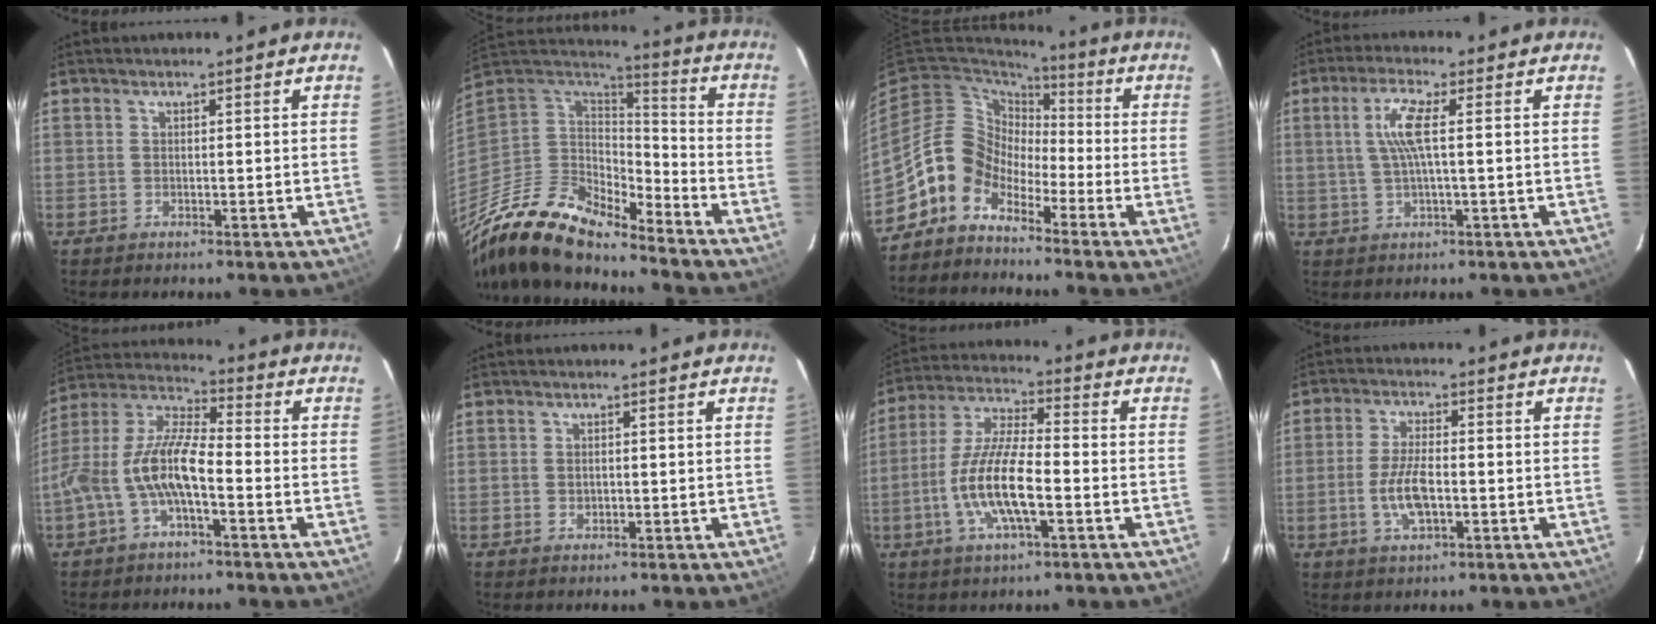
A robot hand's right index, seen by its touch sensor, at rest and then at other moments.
{"total": 19.6, "force": [-15.5, 5.9, 10.5], "torque": [-0.216, -0.034, -0.296]}
{"total": 9.3, "force": [-5.7, 7.0, 2.2], "torque": [-0.044, 0.039, -0.129]}
{"total": 5.7, "force": [0.8, 0.3, 5.7], "torque": [-0.112, 0.002, 0.018]}
{"total": 11.2, "force": [-3.8, 3.5, 9.9], "torque": [-0.210, 0.009, -0.072]}
{"total": 0.9, "force": [0.0, 0.8, 0.5], "torque": [-0.007, 0.000, 0.001]}
{"total": 12.9, "force": [-3.9, 3.4, 11.9], "torque": [-0.247, -0.004, -0.076]}
{"total": 7.0, "force": [-1.8, 2.7, 6.2], "torque": [-0.129, -0.002, -0.033]}